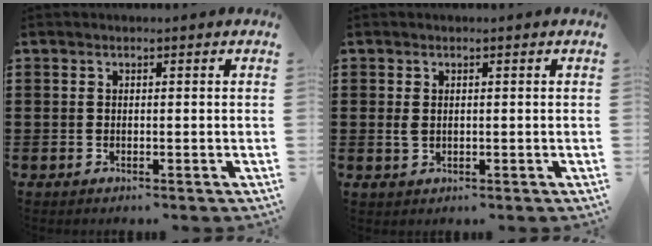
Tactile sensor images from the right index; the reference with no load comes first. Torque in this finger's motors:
{"motor_torque": [1.02, 1.12, 0.09, -0.01]}